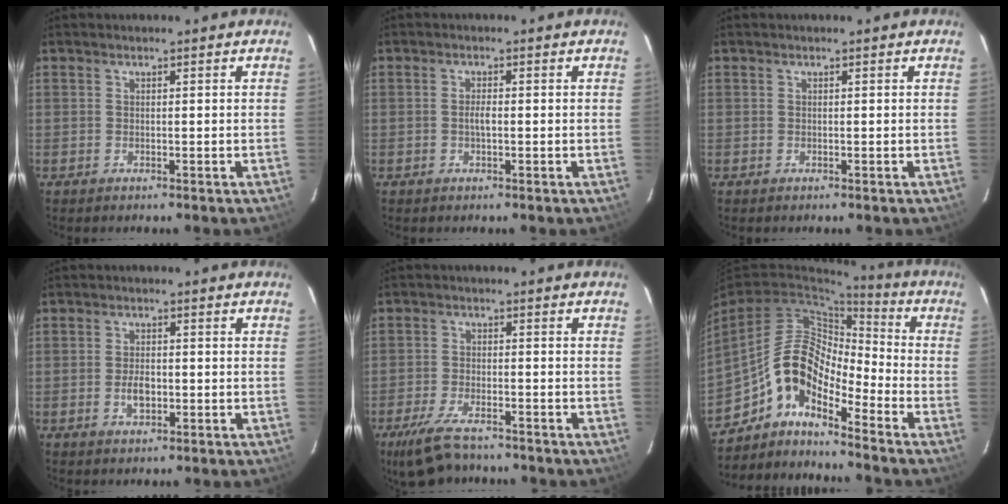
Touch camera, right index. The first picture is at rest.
{"total": 1.6, "force": [-0.3, 0.5, 1.5], "torque": [-0.030, 0.002, -0.007]}
{"total": 0.0}
{"total": 3.6, "force": [-0.9, 2.0, 2.8], "torque": [-0.054, 0.000, -0.013]}
{"total": 9.0, "force": [-7.0, 3.2, 4.7], "torque": [-0.121, -0.018, -0.127]}
{"total": 9.6, "force": [-6.7, 3.2, 6.1], "torque": [-0.110, 0.023, -0.142]}